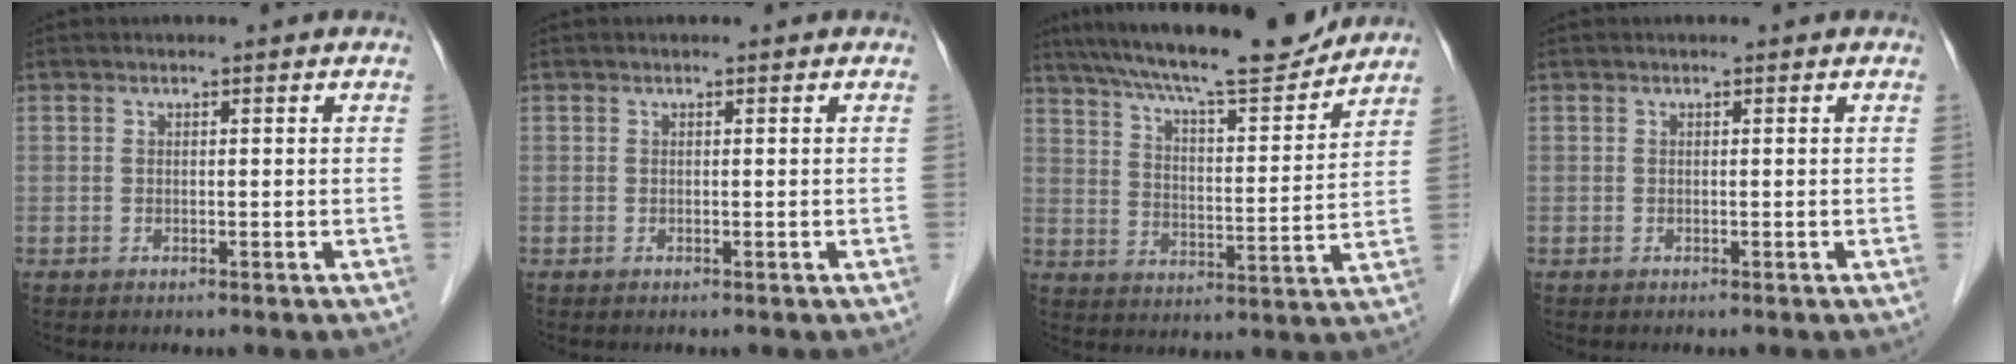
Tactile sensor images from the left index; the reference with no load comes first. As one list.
[{"total": 0.0}, {"total": 17.8, "force": [15.8, 1.7, 7.9], "torque": [-0.136, 0.004, 0.238]}, {"total": 0.0}]